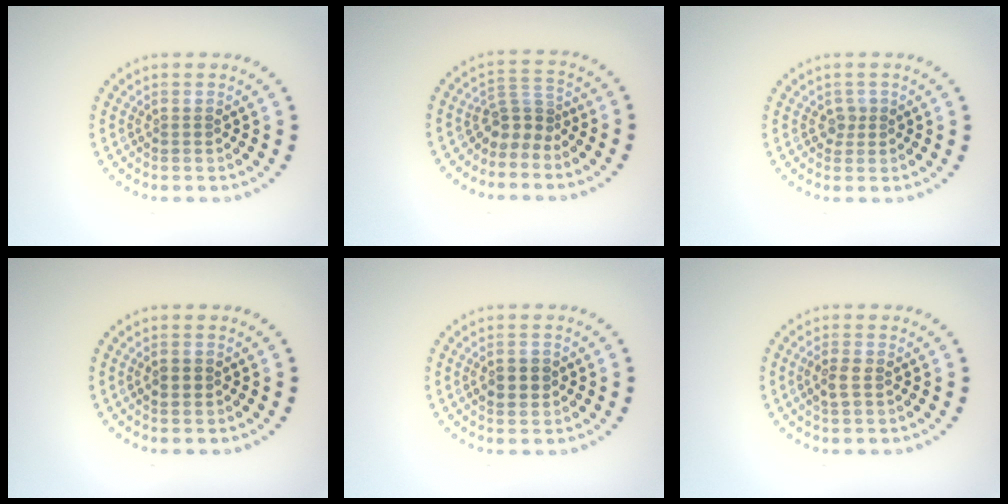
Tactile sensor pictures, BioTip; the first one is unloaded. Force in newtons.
{"total": 2.6, "press": 1.8, "slide": 1.9}
{"total": 1.2, "press": 1.0, "slide": 0.6}
{"total": 1.1, "press": 1.1, "slide": 0.1}
{"total": 2.1, "press": 2.1, "slide": 0.2}
{"total": 1.8, "press": 1.7, "slide": 0.6}